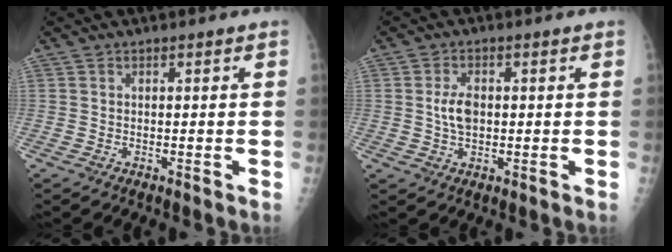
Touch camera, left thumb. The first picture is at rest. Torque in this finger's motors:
{"motor_torque": [0.75, 0.89, 0.34, -0.29, 0.01]}